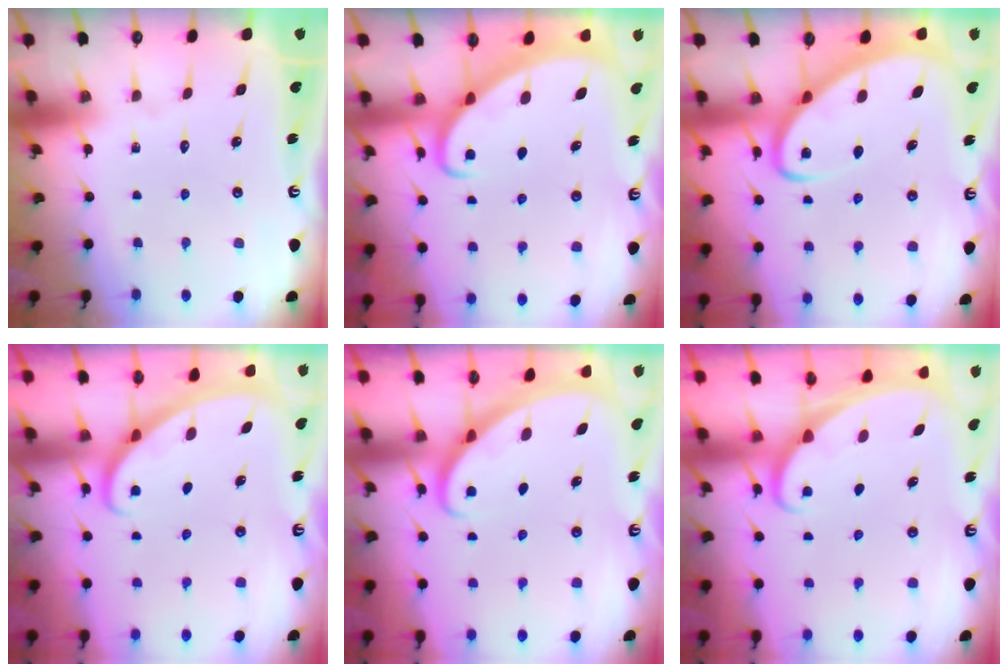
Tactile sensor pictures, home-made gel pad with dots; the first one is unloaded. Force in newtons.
{"total": 2.0, "press": 2.0, "slide": 0.3}
{"total": 4.5, "press": 4.5, "slide": 0.5}
{"total": 2.6, "press": 2.6, "slide": 0.1}
{"total": 2.8, "press": 2.8, "slide": 0.2}
{"total": 1.6, "press": 1.6, "slide": 0.0}